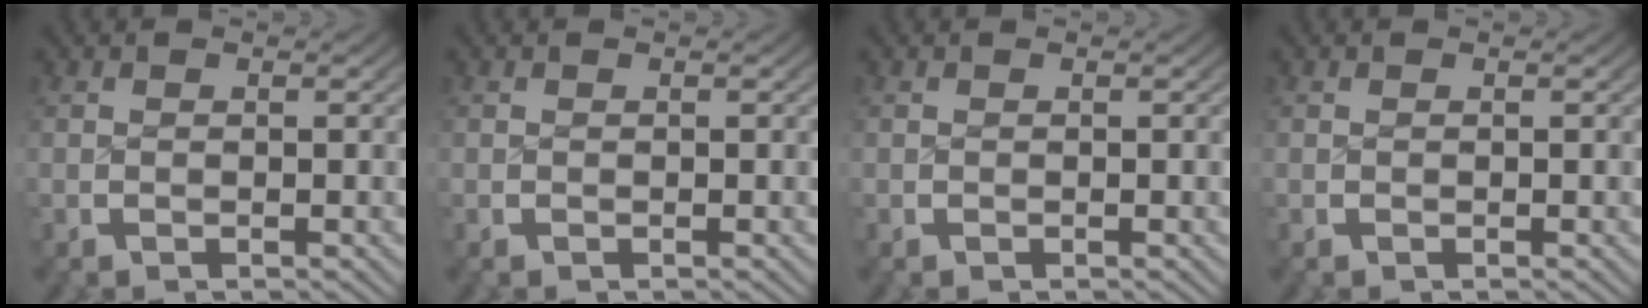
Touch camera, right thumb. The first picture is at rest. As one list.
[{"total": 0.0}, {"total": 0.0}, {"total": 0.0}]